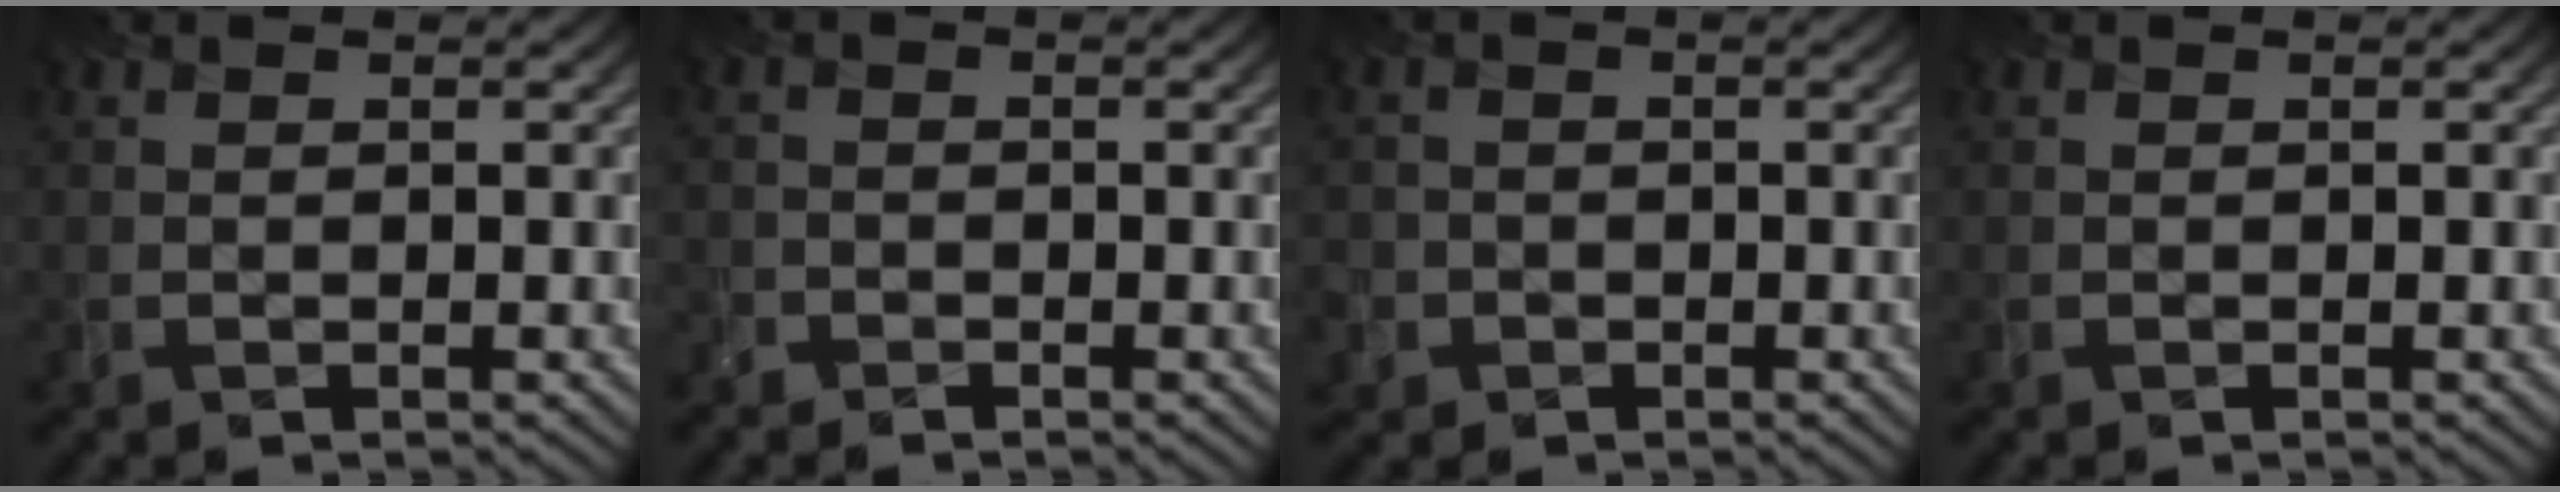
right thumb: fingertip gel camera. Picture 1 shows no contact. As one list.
[{"total": 1.7, "force": [-1.5, 0.8, 0.2], "torque": [-0.001, -0.003, -0.035]}, {"total": 2.8, "force": [-1.3, 2.5, 0.5], "torque": [-0.015, -0.001, -0.030]}, {"total": 0.0}]